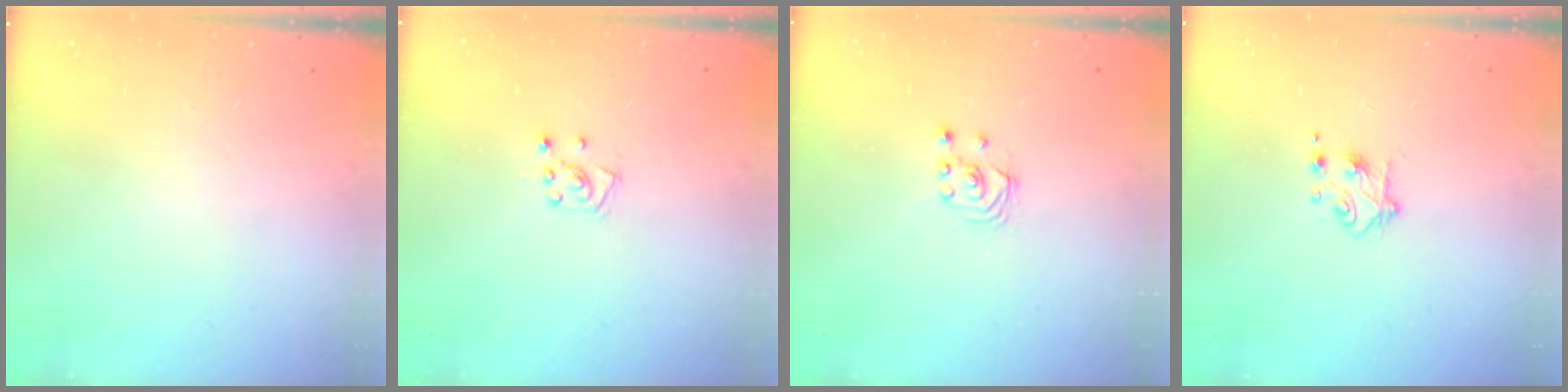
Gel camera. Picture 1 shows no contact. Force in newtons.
{"total": 6.2, "press": 6.1, "slide": 0.6}
{"total": 1.8, "press": 1.8, "slide": 0.2}
{"total": 4.9, "press": 4.9, "slide": 0.7}